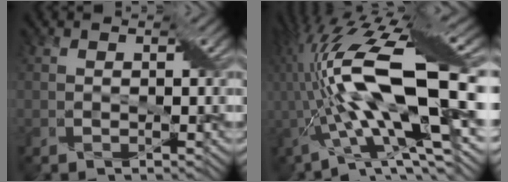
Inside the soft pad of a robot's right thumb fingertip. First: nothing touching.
{"total": 19.3, "force": [-0.2, 7.0, 18.0], "torque": [-0.342, 0.015, -0.014]}